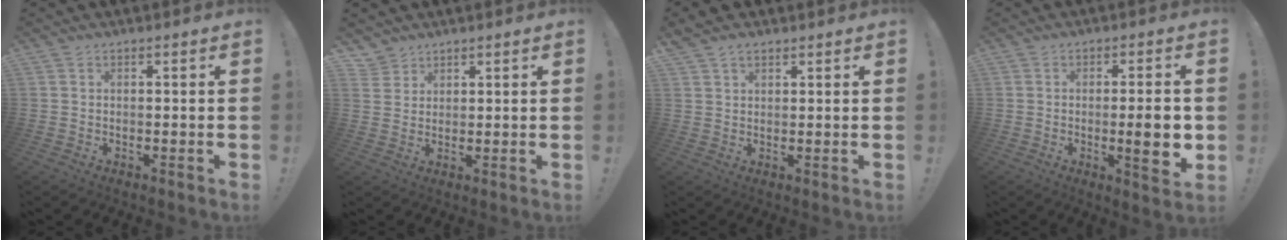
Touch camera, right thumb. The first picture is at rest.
{"total": 3.2, "force": [2.6, 1.8, 0.0], "torque": [0.000, -0.019, 0.049]}
{"total": 3.4, "force": [2.6, 1.8, 1.2], "torque": [-0.011, -0.014, 0.047]}
{"total": 9.9, "force": [-1.3, 1.9, 9.7], "torque": [-0.122, -0.011, -0.023]}